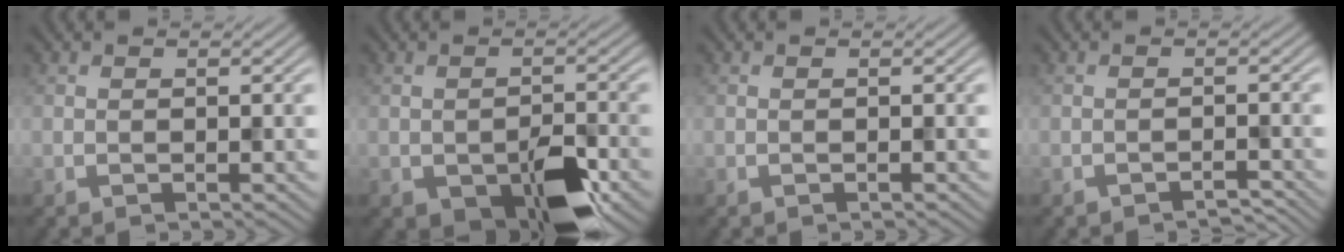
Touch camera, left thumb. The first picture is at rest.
{"total": 7.3, "force": [-3.3, 3.5, 5.5], "torque": [-0.089, -0.009, -0.044]}
{"total": 0.0}
{"total": 1.4, "force": [-1.3, 0.1, 0.5], "torque": [-0.003, 0.004, -0.025]}